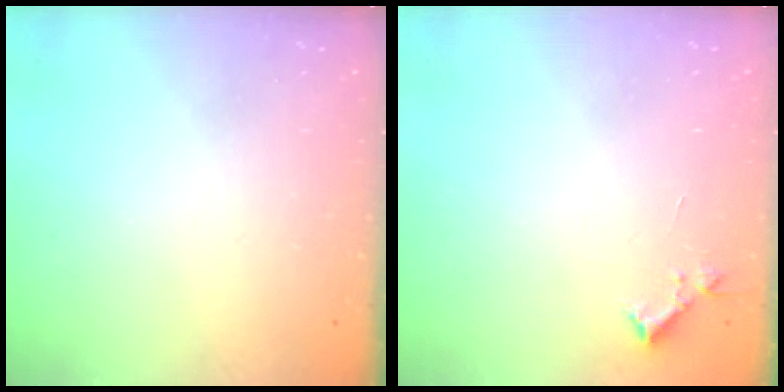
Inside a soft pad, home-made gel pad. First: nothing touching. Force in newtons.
{"total": 3.6, "press": 3.6, "slide": 0.5}